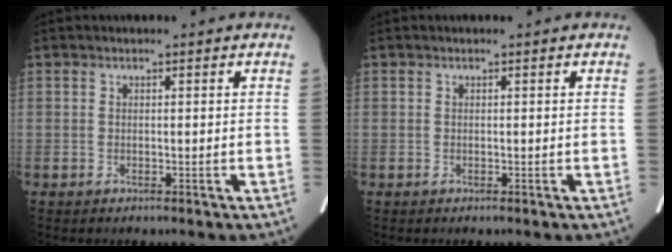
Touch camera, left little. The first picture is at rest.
{"total": 0.0}